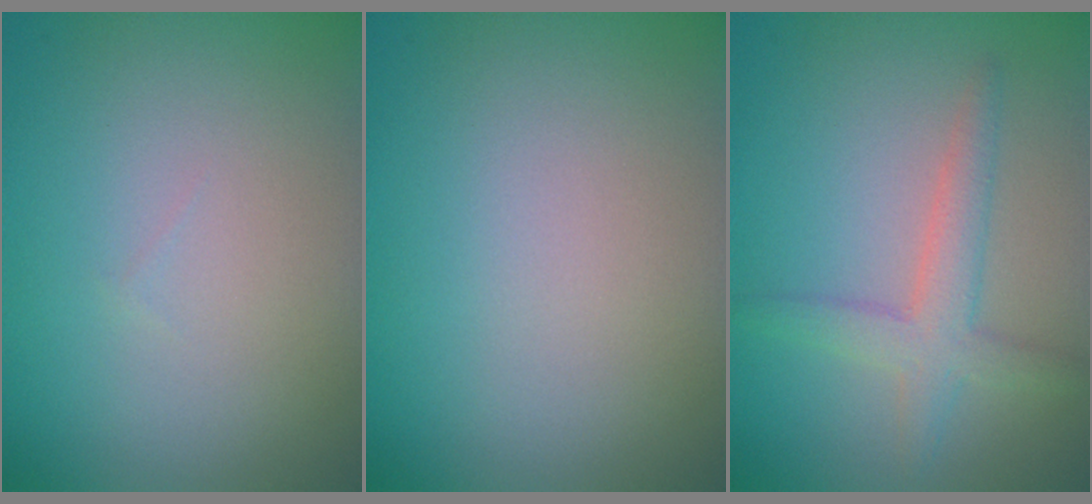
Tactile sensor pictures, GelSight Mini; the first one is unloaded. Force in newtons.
{"total": 0.0}
{"total": 3.0, "press": 3.0, "slide": 0.1}